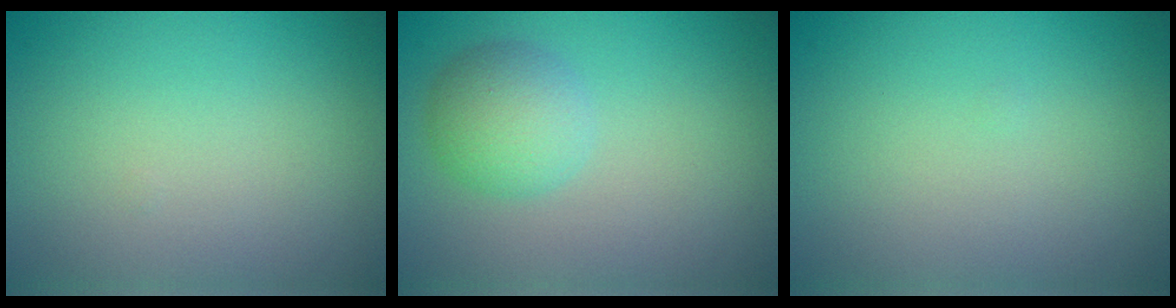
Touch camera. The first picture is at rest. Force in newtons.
{"total": 3.2, "press": 3.2, "slide": 0.1}
{"total": 0.0}